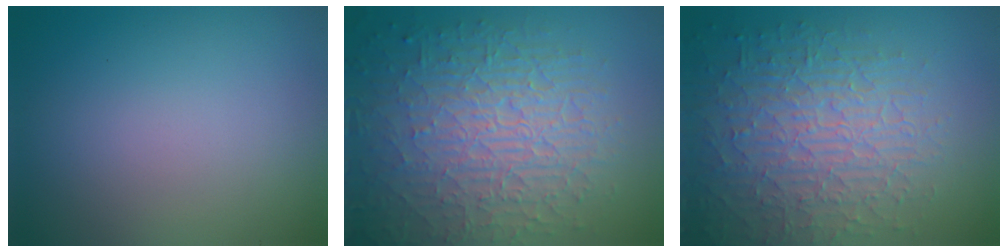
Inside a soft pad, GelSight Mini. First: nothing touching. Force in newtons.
{"total": 10.1, "press": 6.6, "slide": 7.7}
{"total": 8.6, "press": 6.1, "slide": 6.1}